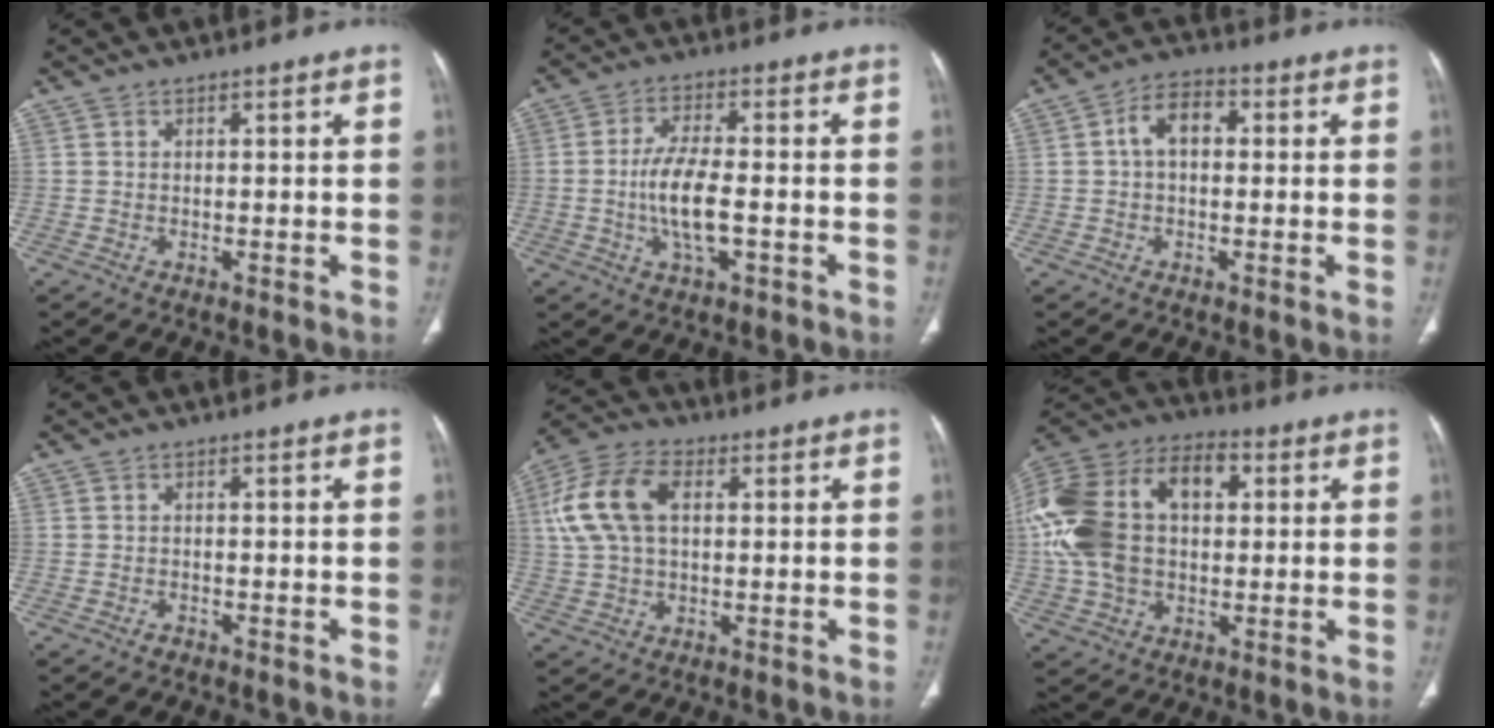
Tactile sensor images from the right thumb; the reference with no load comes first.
{"total": 8.5, "force": [-1.7, 3.3, 7.7], "torque": [-0.150, 0.010, -0.033]}
{"total": 6.1, "force": [0.5, 4.0, 4.6], "torque": [-0.067, 0.022, -0.001]}
{"total": 0.7, "force": [-0.6, 0.3, 0.2], "torque": [0.000, 0.001, -0.012]}
{"total": 12.3, "force": [2.7, 7.5, 9.3], "torque": [-0.195, 0.024, 0.048]}
{"total": 24.6, "force": [3.5, 16.1, 18.2], "torque": [-0.393, 0.039, 0.063]}